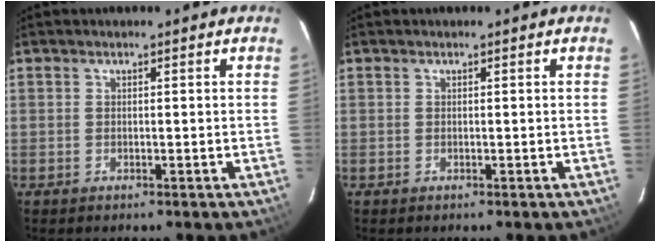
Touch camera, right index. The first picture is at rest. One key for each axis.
{"total": 0.0}